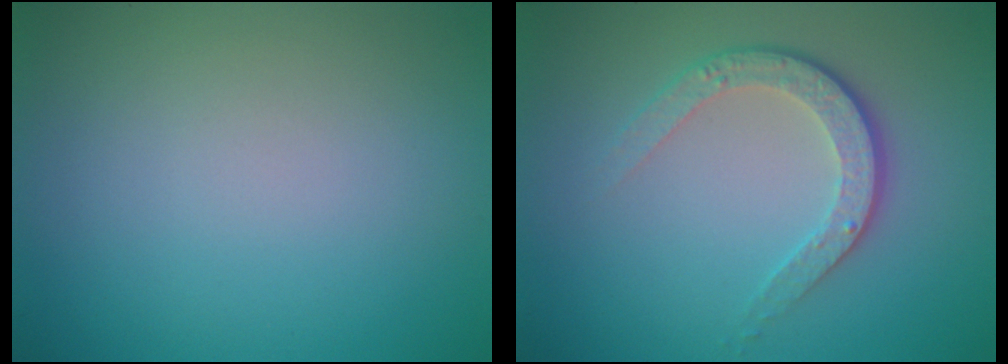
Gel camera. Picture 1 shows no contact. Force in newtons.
{"total": 3.5, "press": 2.6, "slide": 2.4}